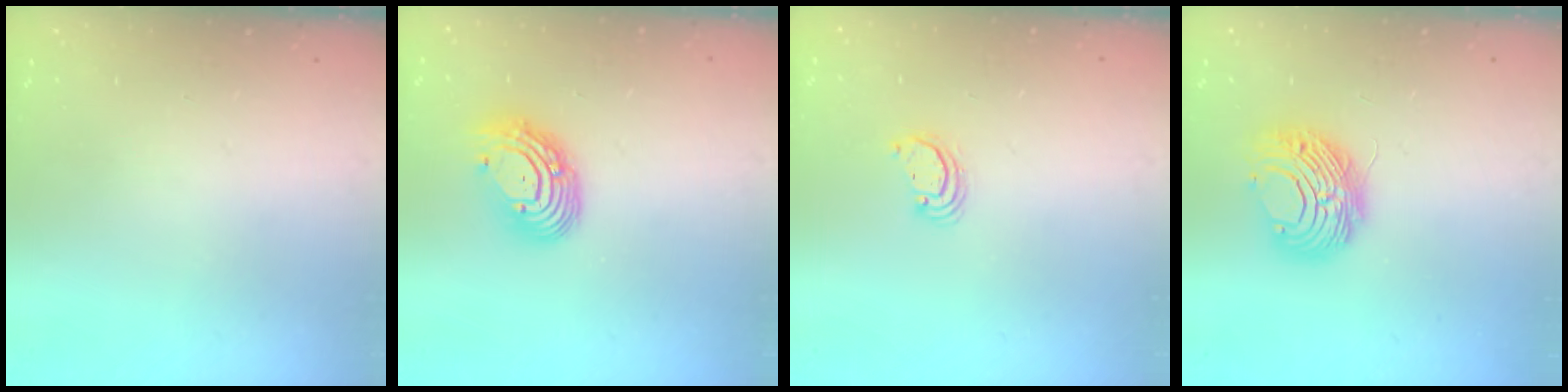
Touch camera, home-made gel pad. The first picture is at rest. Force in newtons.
{"total": 10.8, "press": 10.8, "slide": 1.0}
{"total": 2.7, "press": 2.7, "slide": 0.2}
{"total": 8.9, "press": 8.9, "slide": 0.0}